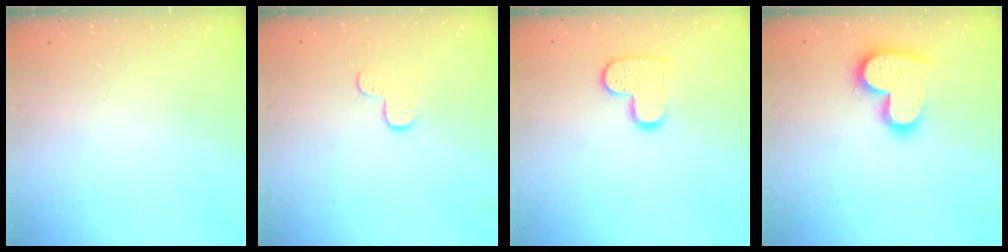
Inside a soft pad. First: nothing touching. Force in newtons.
{"total": 5.5, "press": 5.4, "slide": 0.6}
{"total": 10.4, "press": 10.4, "slide": 0.6}
{"total": 16.9, "press": 16.9, "slide": 1.5}